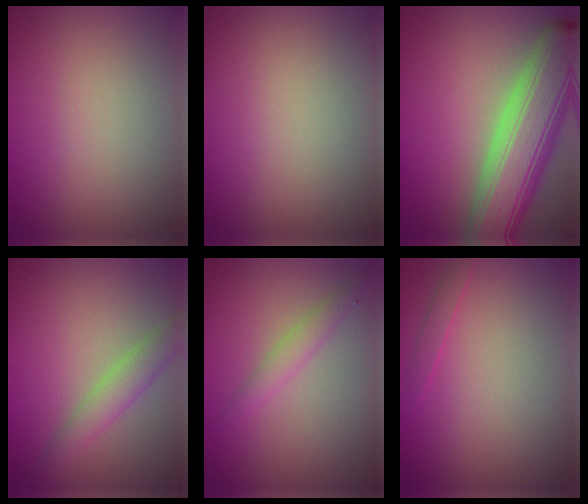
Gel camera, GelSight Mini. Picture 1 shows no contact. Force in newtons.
{"total": 0.0}
{"total": 10.1, "press": 10.0, "slide": 0.7}
{"total": 2.7, "press": 2.7, "slide": 0.1}
{"total": 1.7, "press": 1.7, "slide": 0.0}
{"total": 0.9, "press": 0.9, "slide": 0.1}